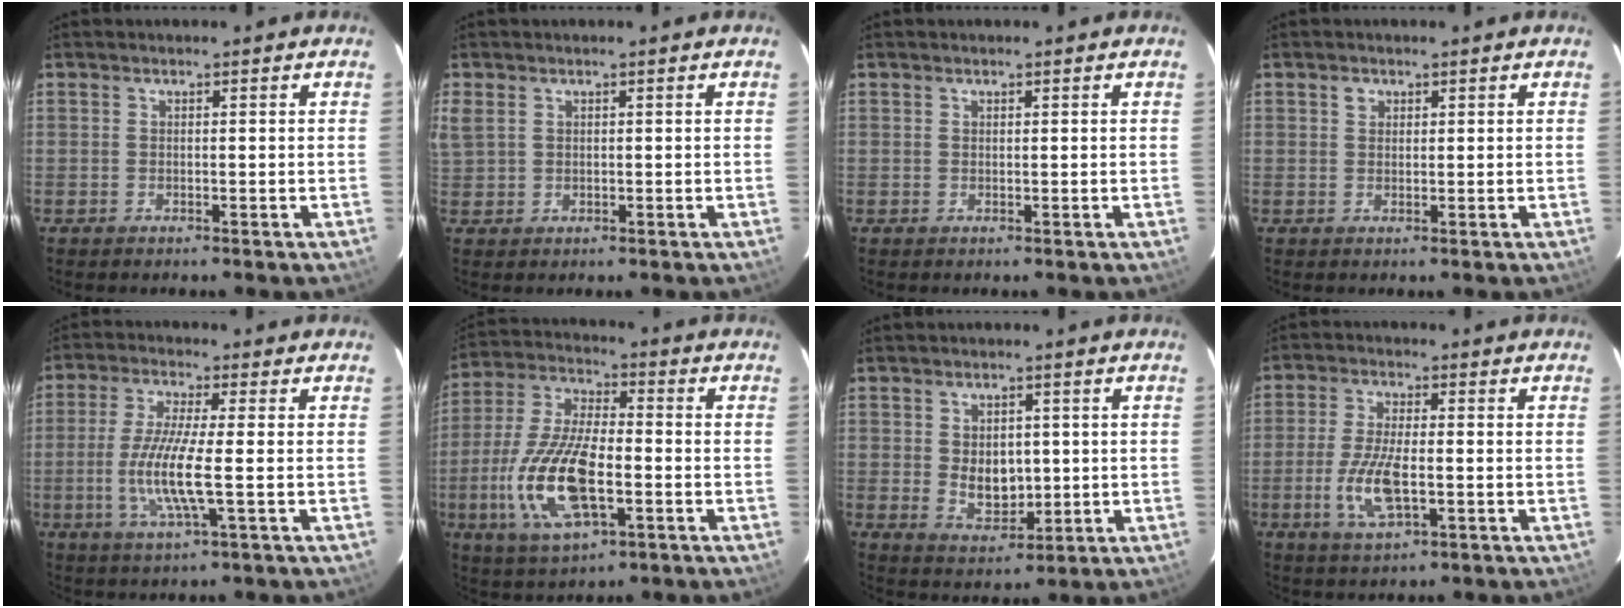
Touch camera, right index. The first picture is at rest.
{"total": 5.1, "force": [1.7, 4.0, 2.7], "torque": [-0.057, 0.008, 0.038]}
{"total": 0.0}
{"total": 1.5, "force": [0.7, 1.2, 0.4], "torque": [-0.006, 0.005, 0.010]}
{"total": 9.6, "force": [-1.8, 0.5, 9.4], "torque": [-0.191, -0.009, -0.037]}
{"total": 17.2, "force": [-4.6, 7.0, 15.0], "torque": [-0.321, -0.009, -0.085]}
{"total": 6.7, "force": [0.2, 4.8, 4.7], "torque": [-0.082, -0.003, 0.018]}
{"total": 8.8, "force": [-2.2, 3.1, 7.9], "torque": [-0.167, -0.005, -0.041]}